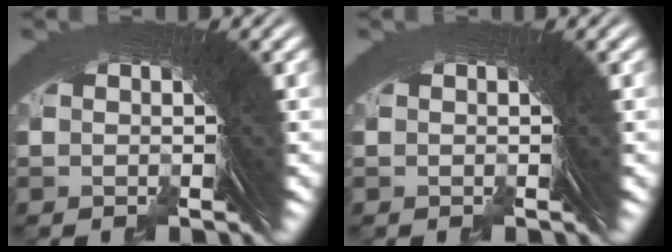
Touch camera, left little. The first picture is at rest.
{"total": 0.0}